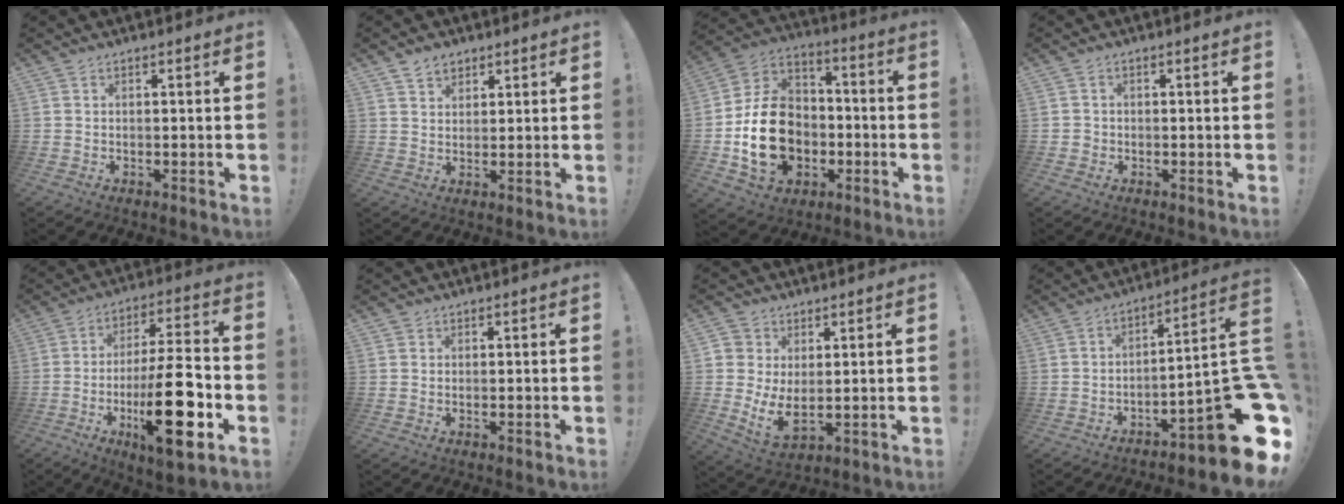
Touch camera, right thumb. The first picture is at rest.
{"total": 4.4, "force": [3.1, 2.9, 1.0], "torque": [-0.012, -0.014, 0.057]}
{"total": 20.2, "force": [-4.9, 15.5, 11.9], "torque": [-0.204, 0.030, -0.072]}
{"total": 1.5, "force": [-0.6, 1.3, 0.5], "torque": [-0.010, 0.005, -0.011]}
{"total": 21.9, "force": [-6.4, 6.3, 20.0], "torque": [-0.320, 0.021, -0.098]}
{"total": 0.8, "force": [0.7, 0.4, 0.0], "torque": [0.001, 0.000, 0.013]}
{"total": 6.6, "force": [2.4, 4.5, 4.3], "torque": [-0.082, -0.030, 0.047]}
{"total": 17.6, "force": [-7.8, 3.8, 15.2], "torque": [-0.174, 0.017, -0.122]}